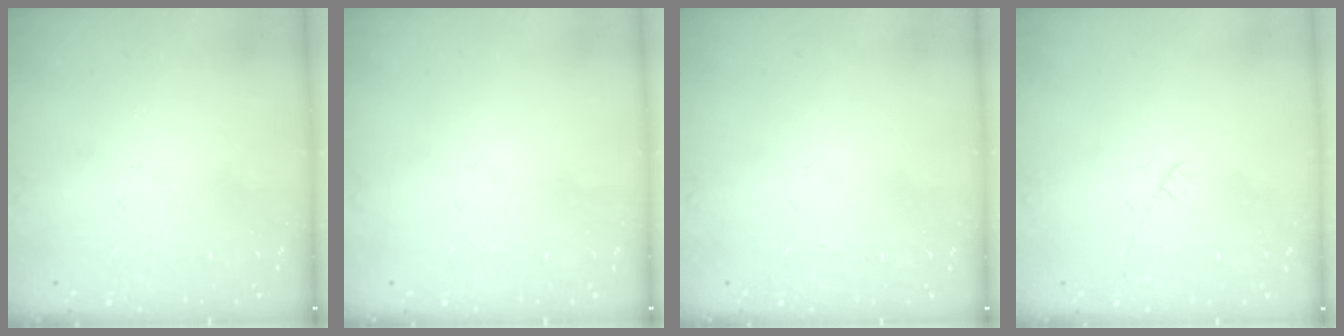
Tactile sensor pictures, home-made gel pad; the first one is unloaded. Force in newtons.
{"total": 0.0}
{"total": 0.0}
{"total": 3.1, "press": 3.0, "slide": 0.4}